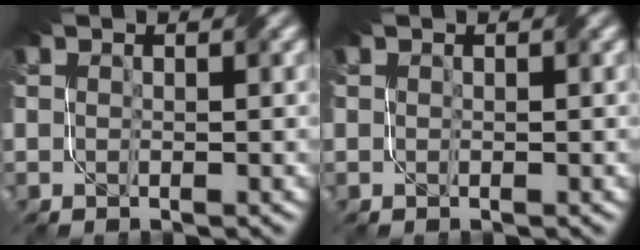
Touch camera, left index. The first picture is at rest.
{"total": 0.0}